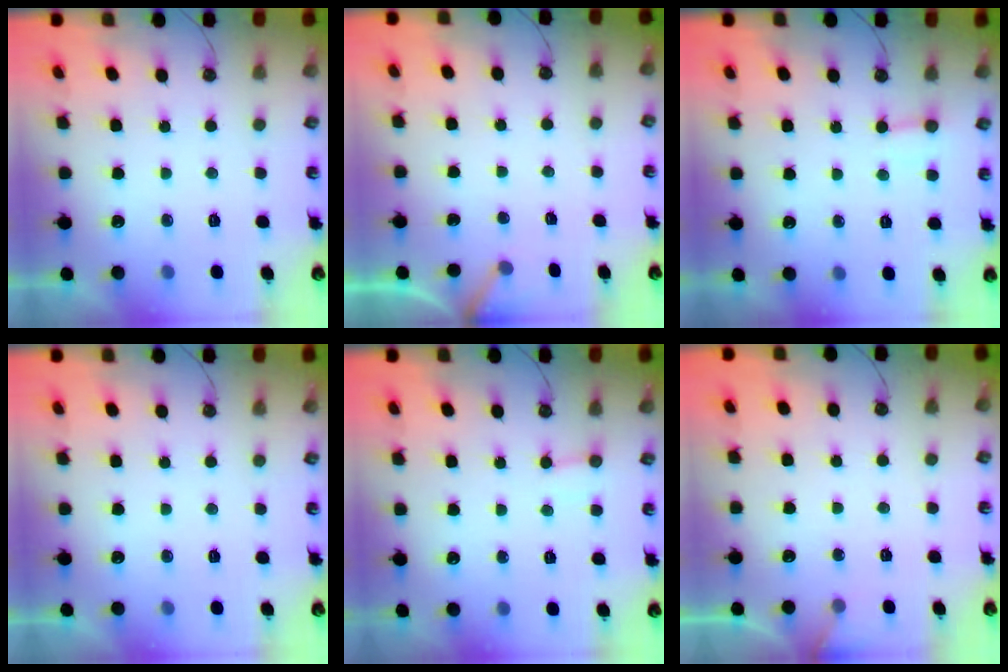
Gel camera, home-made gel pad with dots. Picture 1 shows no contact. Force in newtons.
{"total": 2.3, "press": 2.3, "slide": 0.1}
{"total": 2.0, "press": 2.0, "slide": 0.0}
{"total": 0.0}
{"total": 3.8, "press": 3.8, "slide": 0.3}
{"total": 2.5, "press": 2.5, "slide": 0.3}